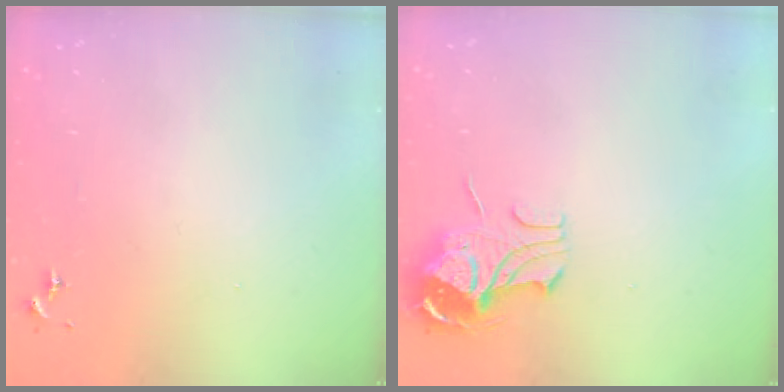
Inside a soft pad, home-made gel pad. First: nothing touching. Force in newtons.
{"total": 9.6, "press": 9.6, "slide": 1.0}